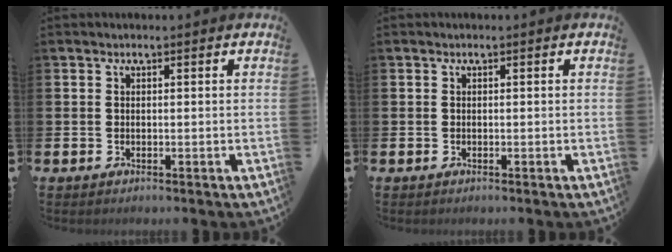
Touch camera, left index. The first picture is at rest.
{"total": 0.0}